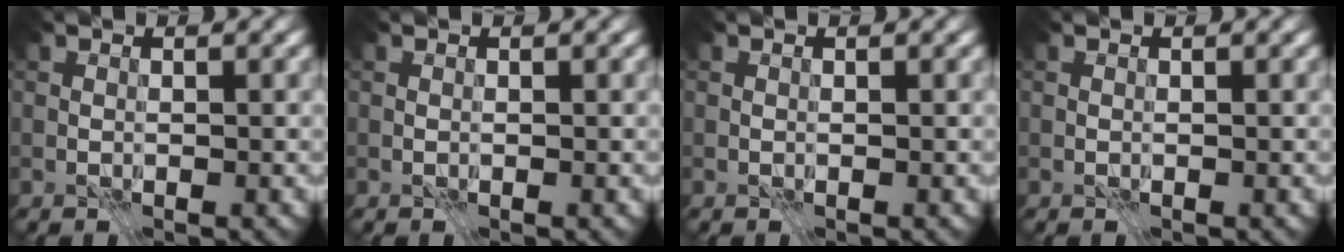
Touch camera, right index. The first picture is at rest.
{"total": 0.0}
{"total": 0.0}
{"total": 0.0}